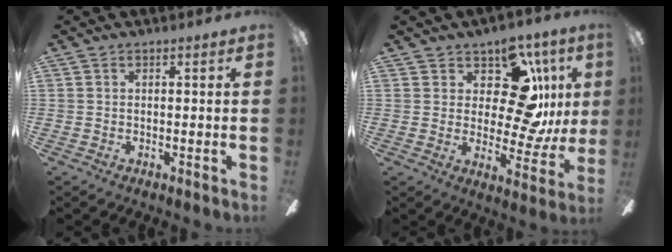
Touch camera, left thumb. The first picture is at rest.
{"total": 14.7, "force": [7.0, 7.3, 10.7], "torque": [-0.160, -0.051, 0.123]}